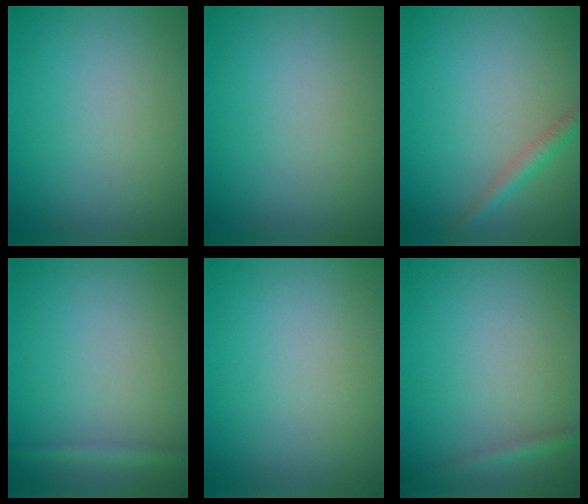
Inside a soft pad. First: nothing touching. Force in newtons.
{"total": 0.0}
{"total": 1.8, "press": 1.8, "slide": 0.1}
{"total": 1.3, "press": 1.3, "slide": 0.1}
{"total": 0.0}
{"total": 1.1, "press": 1.1, "slide": 0.1}